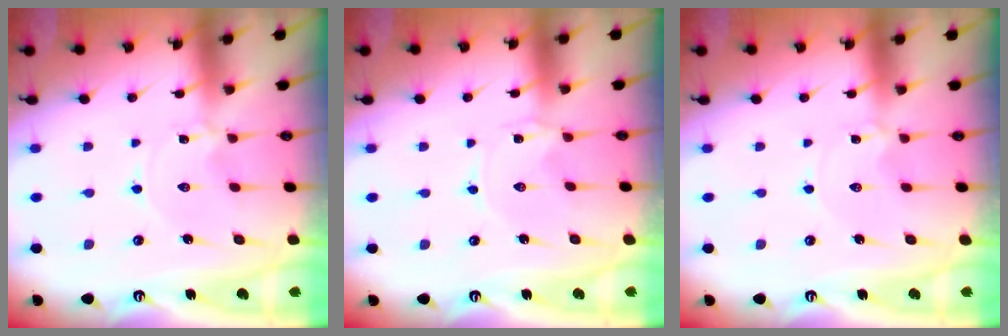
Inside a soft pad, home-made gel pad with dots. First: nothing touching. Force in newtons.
{"total": 0.0}
{"total": 1.5, "press": 1.5, "slide": 0.2}